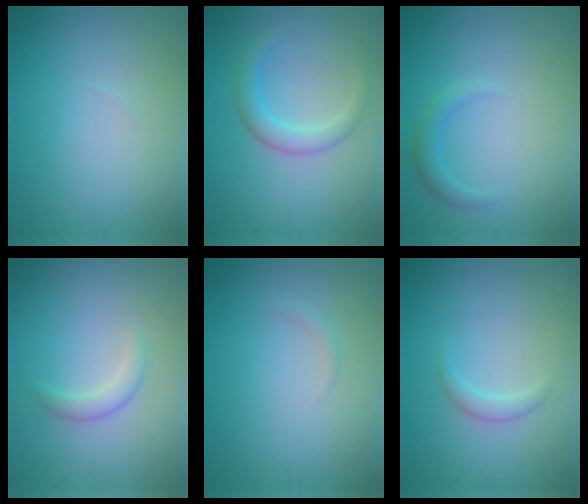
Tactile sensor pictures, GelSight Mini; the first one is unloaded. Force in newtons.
{"total": 2.7, "press": 2.7, "slide": 0.1}
{"total": 1.6, "press": 1.6, "slide": 0.1}
{"total": 1.6, "press": 1.6, "slide": 0.1}
{"total": 0.6, "press": 0.6, "slide": 0.0}
{"total": 1.4, "press": 1.4, "slide": 0.1}